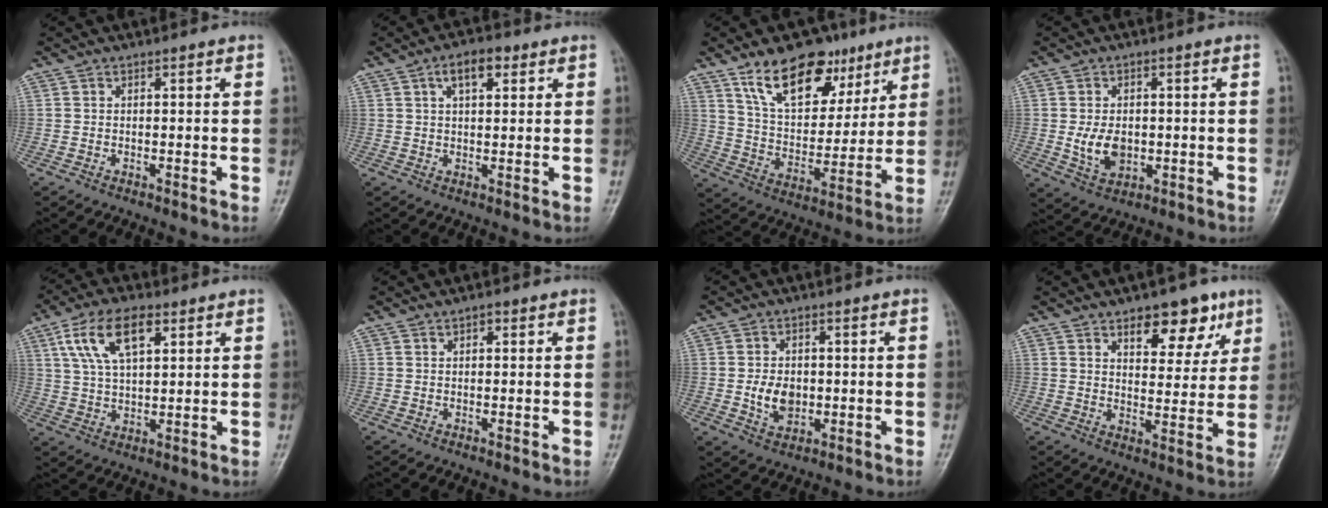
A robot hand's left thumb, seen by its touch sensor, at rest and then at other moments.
{"total": 5.5, "force": [2.4, 2.7, 4.0], "torque": [-0.056, 0.001, 0.036]}
{"total": 17.0, "force": [10.5, 9.6, 9.3], "torque": [-0.101, -0.049, 0.185]}
{"total": 6.4, "force": [-0.5, 4.4, 4.5], "torque": [-0.064, -0.006, 0.000]}
{"total": 11.3, "force": [4.9, 5.4, 8.6], "torque": [-0.157, -0.002, 0.094]}
{"total": 1.1, "force": [0.5, 0.6, 0.7], "torque": [-0.007, 0.001, 0.006]}
{"total": 5.7, "force": [-0.6, 4.2, 3.9], "torque": [-0.051, -0.002, -0.005]}
{"total": 10.5, "force": [6.0, 5.3, 6.7], "torque": [-0.054, -0.030, 0.087]}